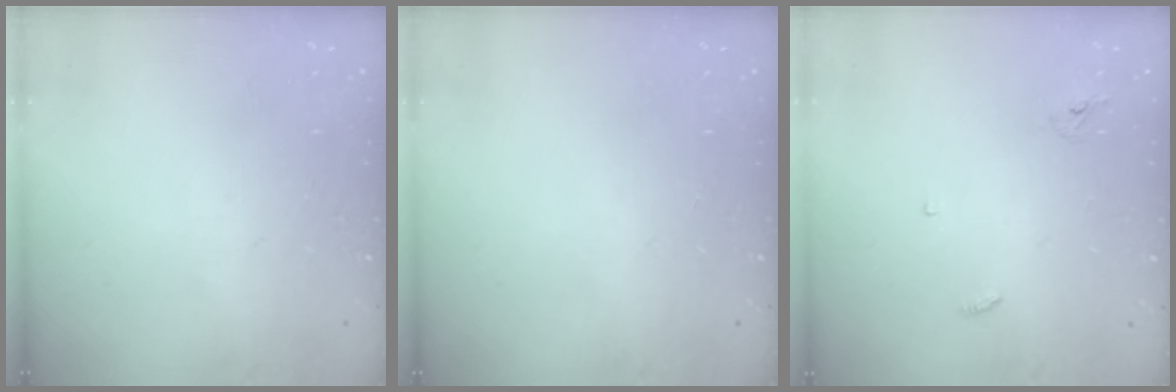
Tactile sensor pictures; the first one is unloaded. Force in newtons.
{"total": 0.0}
{"total": 2.9, "press": 2.9, "slide": 0.2}